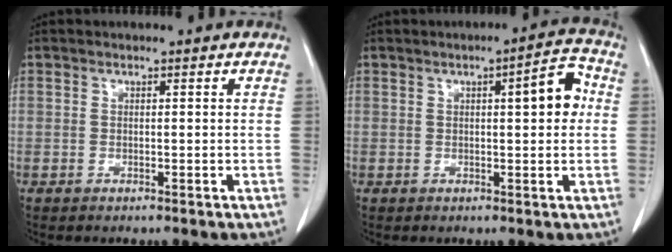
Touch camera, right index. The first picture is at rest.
{"total": 5.7, "force": [0.9, 1.2, 5.5], "torque": [-0.074, 0.016, 0.009]}